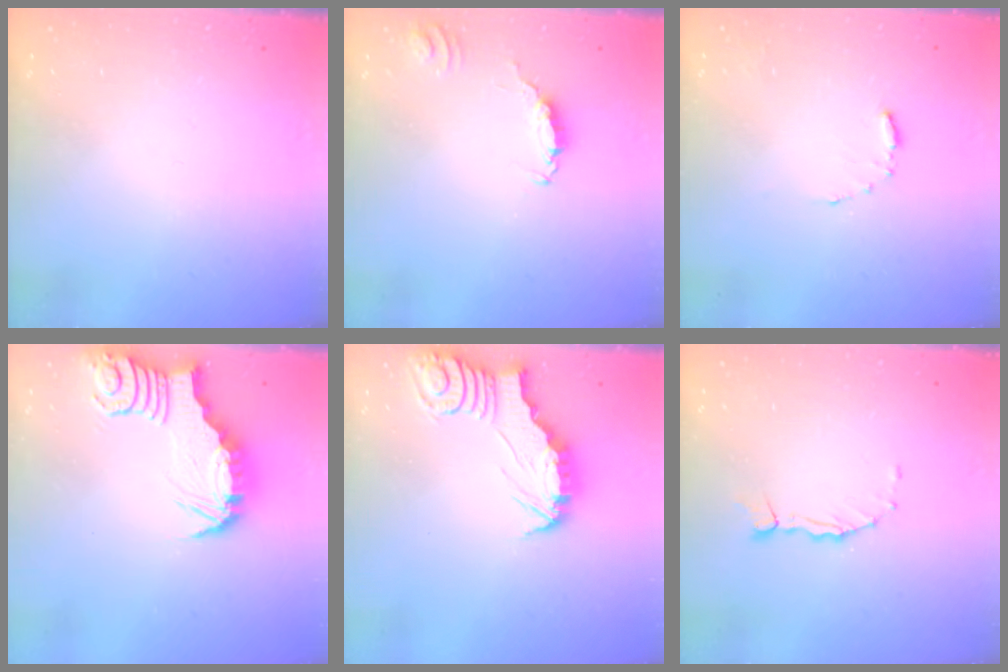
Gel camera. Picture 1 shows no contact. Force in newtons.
{"total": 1.7, "press": 1.7, "slide": 0.2}
{"total": 4.6, "press": 4.6, "slide": 0.5}
{"total": 3.3, "press": 3.3, "slide": 0.1}
{"total": 3.0, "press": 3.0, "slide": 0.3}
{"total": 1.9, "press": 1.9, "slide": 0.3}